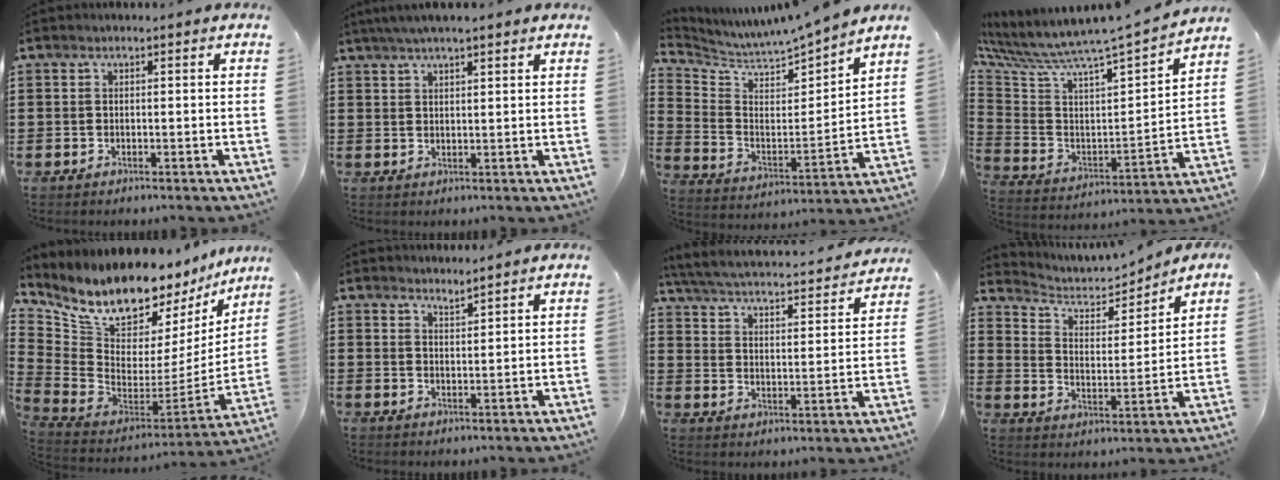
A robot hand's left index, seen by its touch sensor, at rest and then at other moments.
{"total": 3.3, "force": [2.7, 0.3, 2.0], "torque": [-0.044, 0.003, 0.049]}
{"total": 5.0, "force": [5.0, 0.0, 0.0], "torque": [-0.033, -0.061, 0.078]}
{"total": 5.3, "force": [5.0, -0.3, 1.7], "torque": [-0.065, -0.068, 0.071]}
{"total": 10.2, "force": [8.8, 3.4, 3.6], "torque": [-0.113, -0.087, 0.156]}
{"total": 2.0, "force": [2.0, -0.2, -0.1], "torque": [-0.002, -0.003, 0.039]}
{"total": 3.7, "force": [3.5, -0.2, 1.2], "torque": [-0.046, -0.031, 0.050]}
{"total": 3.9, "force": [3.5, 1.5, 0.9], "torque": [-0.043, -0.019, 0.053]}